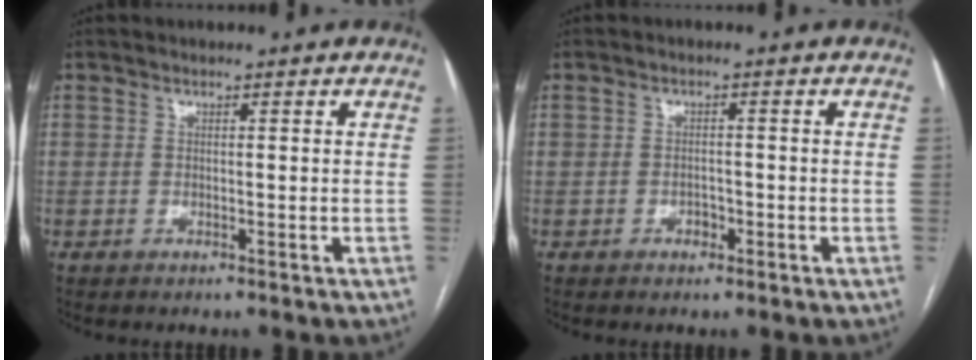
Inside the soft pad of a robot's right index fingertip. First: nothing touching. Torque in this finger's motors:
{"motor_torque": [0.04, -0.03, 0.05, 0.00]}